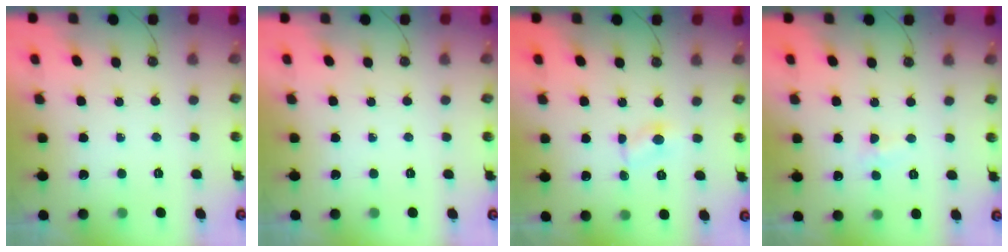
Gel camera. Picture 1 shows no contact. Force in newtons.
{"total": 0.0}
{"total": 2.3, "press": 2.3, "slide": 0.2}
{"total": 2.4, "press": 2.3, "slide": 0.4}